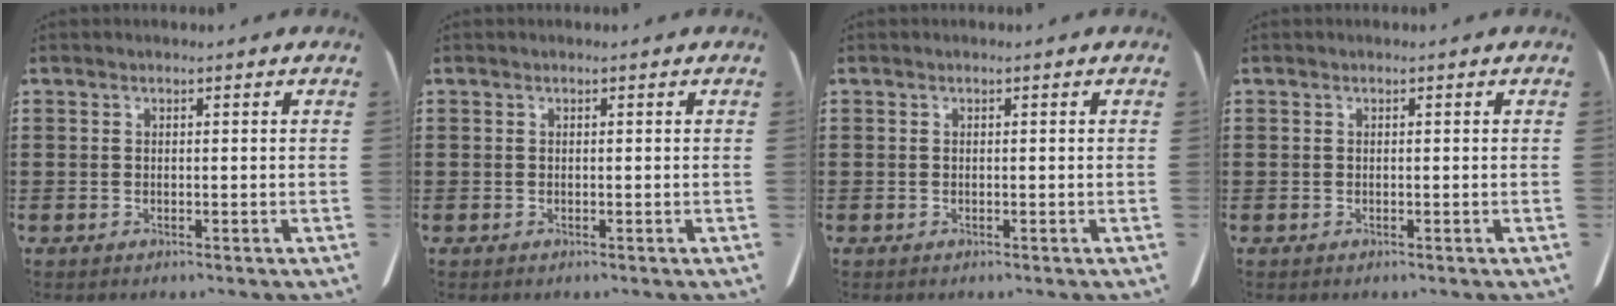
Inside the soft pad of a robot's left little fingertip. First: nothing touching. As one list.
[{"total": 0.0}, {"total": 0.0}, {"total": 0.0}]